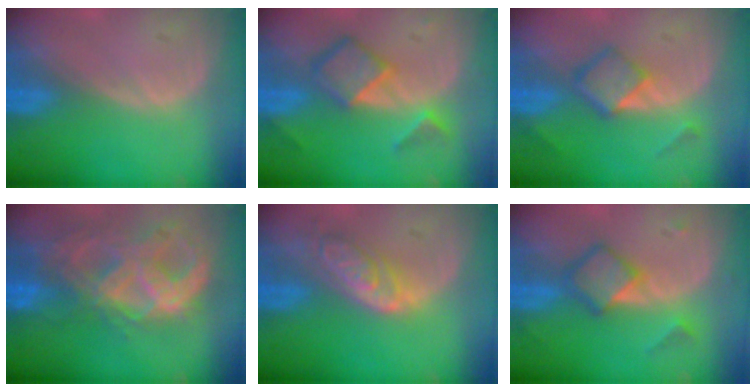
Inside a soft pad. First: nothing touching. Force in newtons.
{"total": 6.9, "press": 6.0, "slide": 3.5}
{"total": 5.0, "press": 4.6, "slide": 2.0}
{"total": 11.3, "press": 9.6, "slide": 6.0}
{"total": 6.2, "press": 5.6, "slide": 2.8}
{"total": 5.1, "press": 5.1, "slide": 0.0}